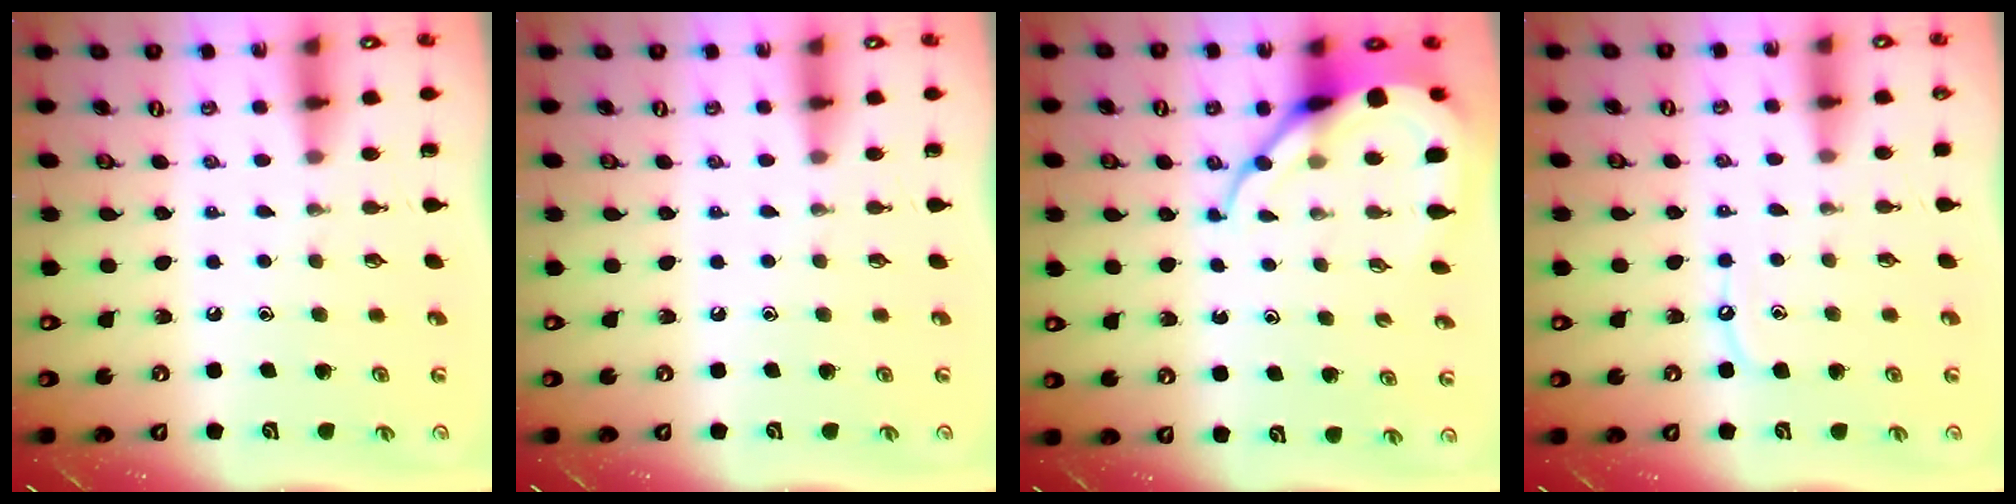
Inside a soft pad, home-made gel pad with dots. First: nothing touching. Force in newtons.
{"total": 0.0}
{"total": 9.8, "press": 9.8, "slide": 1.1}
{"total": 5.4, "press": 5.4, "slide": 0.6}